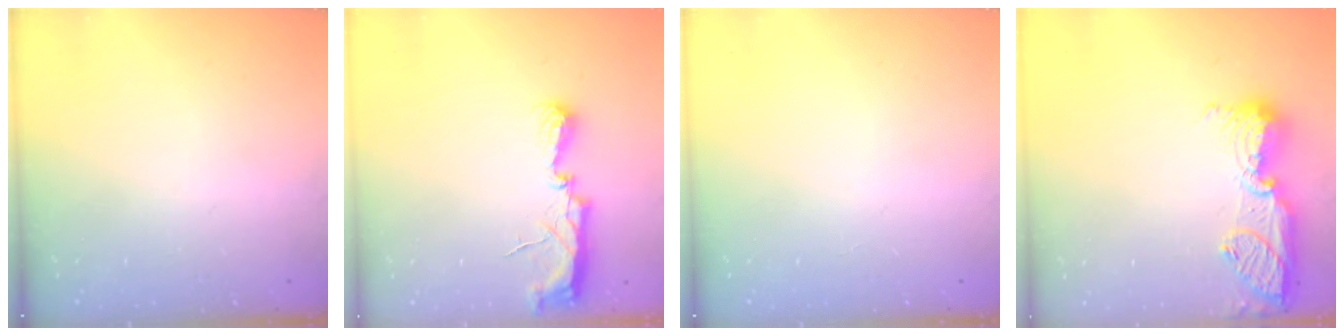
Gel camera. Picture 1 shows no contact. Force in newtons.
{"total": 7.3, "press": 7.3, "slide": 0.5}
{"total": 0.0}
{"total": 14.9, "press": 13.8, "slide": 5.6}